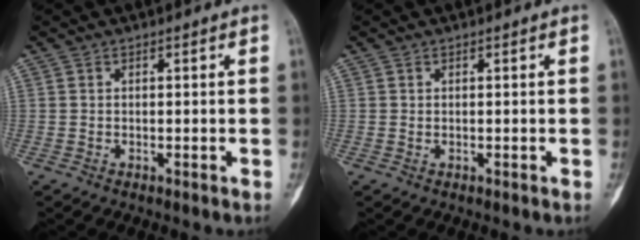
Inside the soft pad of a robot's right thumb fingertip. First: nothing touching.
{"total": 0.0}